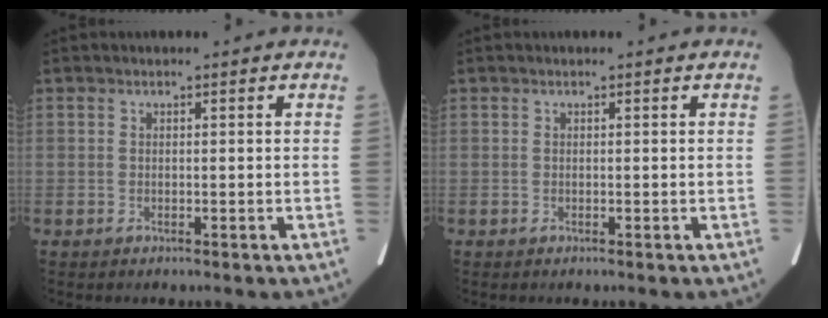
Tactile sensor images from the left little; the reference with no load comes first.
{"total": 0.0}